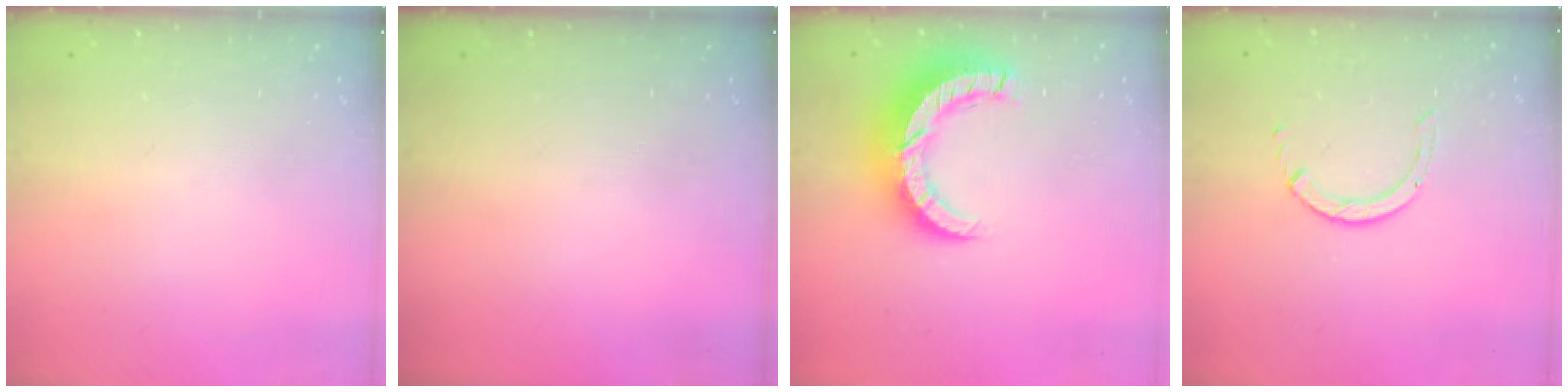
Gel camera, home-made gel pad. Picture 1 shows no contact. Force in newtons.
{"total": 0.0}
{"total": 10.3, "press": 10.2, "slide": 0.7}
{"total": 1.7, "press": 1.7, "slide": 0.1}